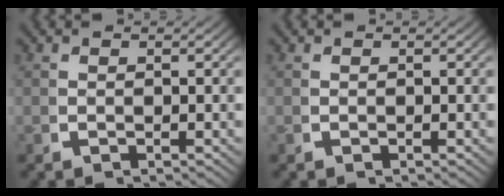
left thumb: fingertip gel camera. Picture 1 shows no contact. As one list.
[{"total": 0.0}]